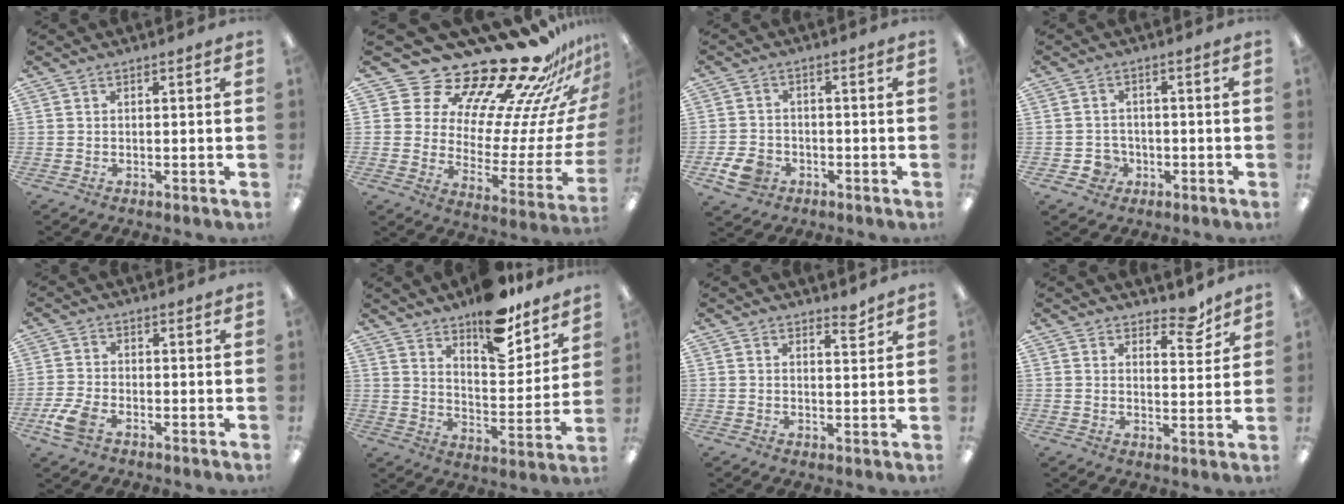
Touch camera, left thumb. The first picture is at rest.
{"total": 25.1, "force": [21.3, 8.5, 10.0], "torque": [-0.145, -0.191, 0.371]}
{"total": 6.1, "force": [-3.0, 4.5, 2.8], "torque": [-0.059, 0.016, -0.053]}
{"total": 4.3, "force": [-1.5, 3.8, 1.3], "torque": [-0.028, 0.007, -0.027]}
{"total": 5.7, "force": [-2.9, 3.3, 3.7], "torque": [-0.087, 0.007, -0.055]}
{"total": 15.3, "force": [12.3, 5.8, 7.1], "torque": [-0.091, -0.087, 0.213]}
{"total": 3.1, "force": [2.8, 1.0, 0.8], "torque": [0.005, -0.020, 0.047]}
{"total": 6.6, "force": [5.3, 2.7, 2.8], "torque": [-0.020, -0.035, 0.089]}